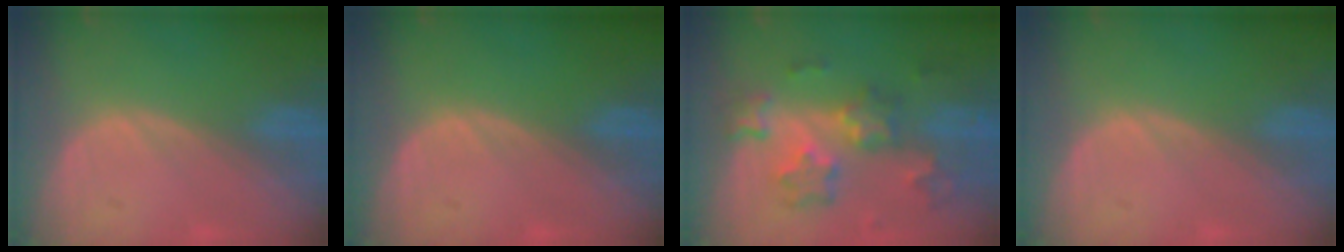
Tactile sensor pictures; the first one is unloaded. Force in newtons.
{"total": 0.0}
{"total": 8.8, "press": 7.8, "slide": 4.1}
{"total": 0.0}